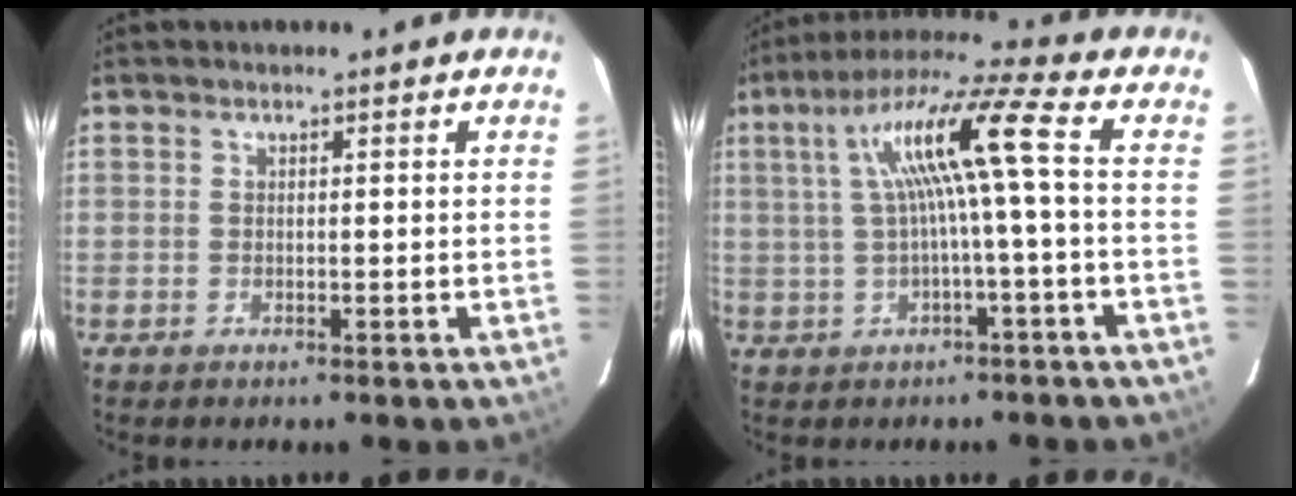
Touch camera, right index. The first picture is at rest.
{"total": 11.0, "force": [1.0, -0.3, 10.9], "torque": [-0.205, 0.020, 0.026]}